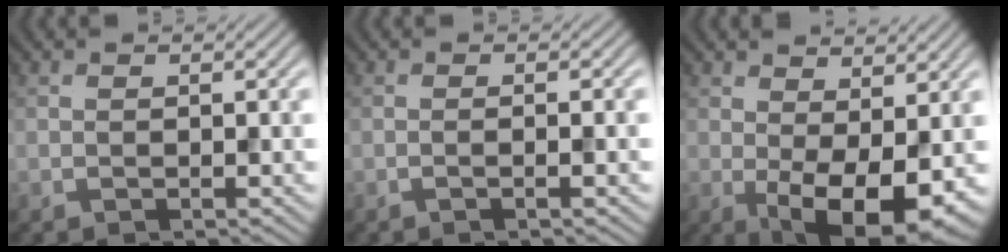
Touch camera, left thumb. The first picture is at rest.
{"total": 1.4, "force": [-0.8, -0.2, 1.2], "torque": [-0.024, 0.001, -0.018]}
{"total": 9.1, "force": [-1.2, 4.4, 7.9], "torque": [-0.128, -0.015, -0.014]}